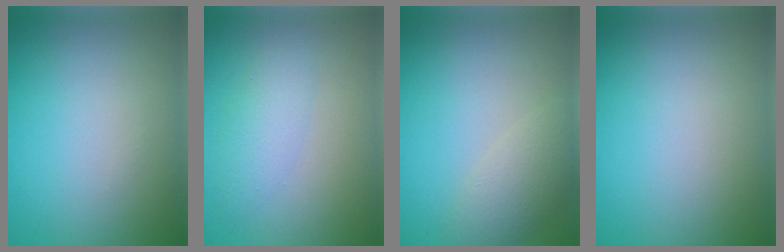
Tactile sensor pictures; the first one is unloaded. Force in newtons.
{"total": 2.2, "press": 2.2, "slide": 0.1}
{"total": 3.0, "press": 2.9, "slide": 0.4}
{"total": 0.0}